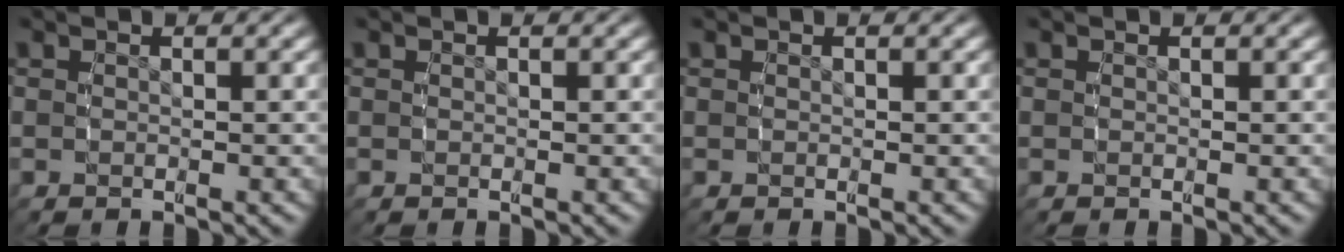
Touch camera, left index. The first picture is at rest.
{"total": 0.0}
{"total": 0.0}
{"total": 0.0}